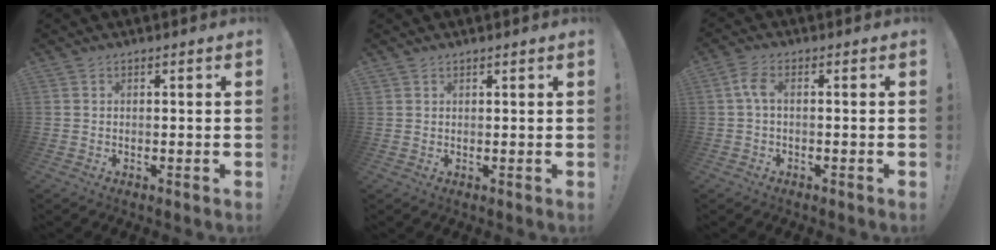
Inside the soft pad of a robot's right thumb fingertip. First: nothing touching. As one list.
[{"total": 0.8, "force": [0.8, 0.2, 0.1], "torque": [0.002, -0.003, 0.015]}, {"total": 4.1, "force": [0.1, 1.8, 3.7], "torque": [-0.089, 0.008, -0.001]}]